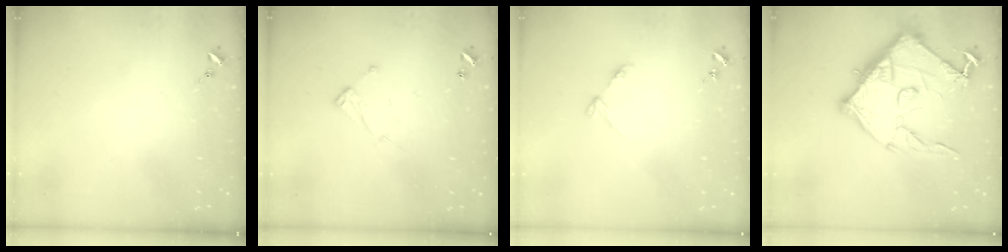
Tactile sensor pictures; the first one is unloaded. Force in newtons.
{"total": 6.6, "press": 6.6, "slide": 0.1}
{"total": 3.6, "press": 3.5, "slide": 0.4}
{"total": 15.4, "press": 15.4, "slide": 1.0}